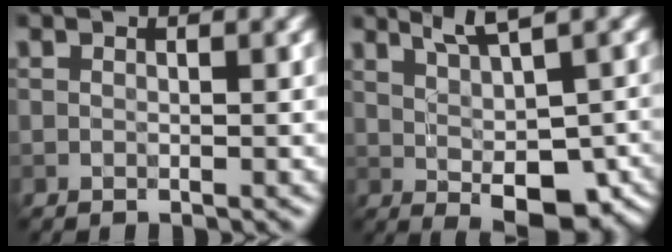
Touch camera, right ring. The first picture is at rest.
{"total": 7.1, "force": [1.2, 2.2, 6.6], "torque": [-0.095, -0.001, 0.028]}